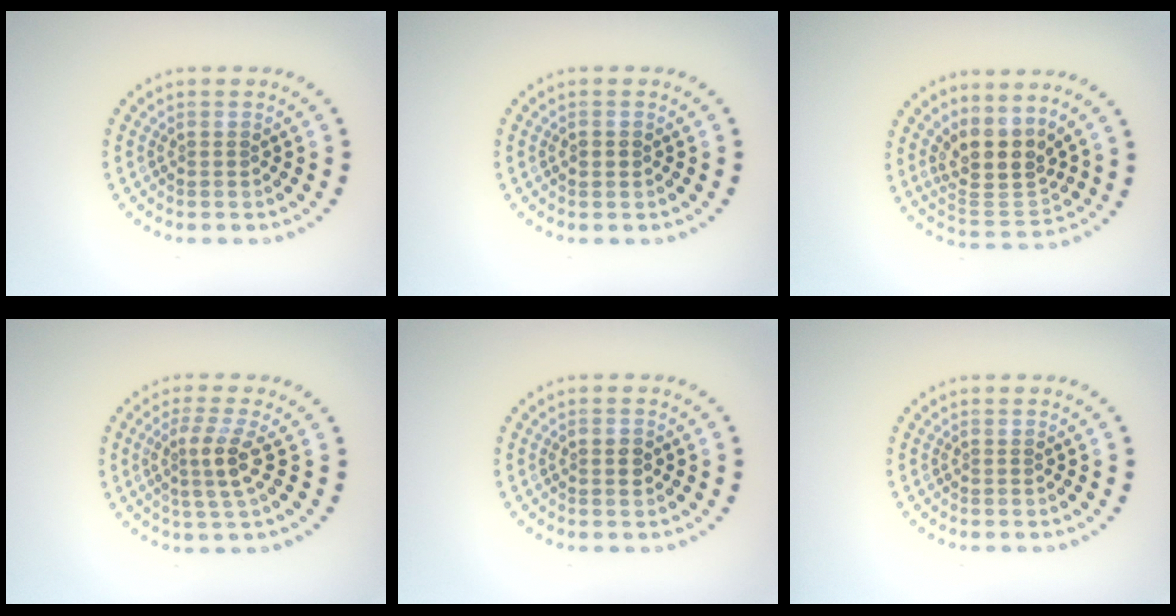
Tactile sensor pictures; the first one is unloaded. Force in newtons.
{"total": 1.3, "press": 1.2, "slide": 0.1}
{"total": 4.1, "press": 3.5, "slide": 2.3}
{"total": 2.8, "press": 2.4, "slide": 1.5}
{"total": 1.4, "press": 1.4, "slide": 0.2}
{"total": 0.0}